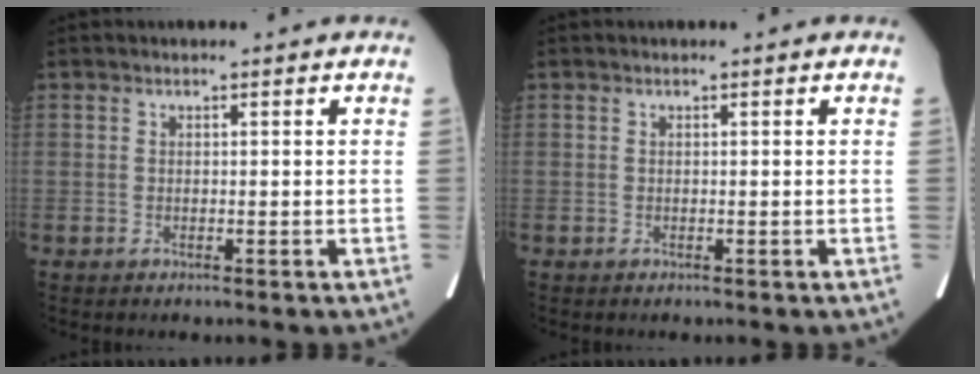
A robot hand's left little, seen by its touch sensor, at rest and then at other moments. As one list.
[{"total": 0.0}]